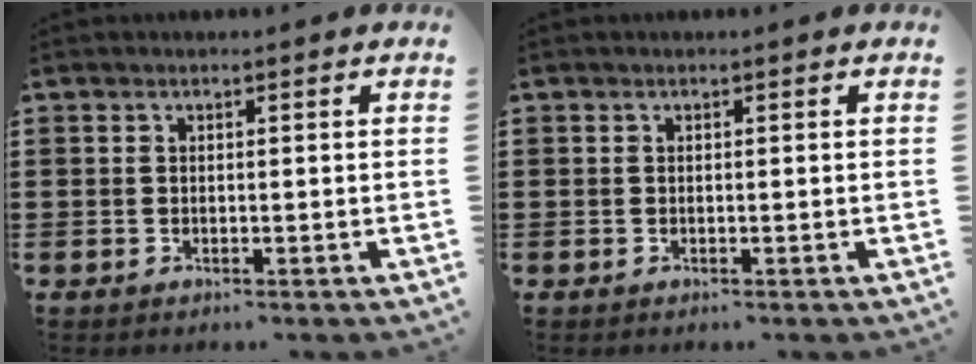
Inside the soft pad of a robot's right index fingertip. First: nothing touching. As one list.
[{"total": 0.0}]